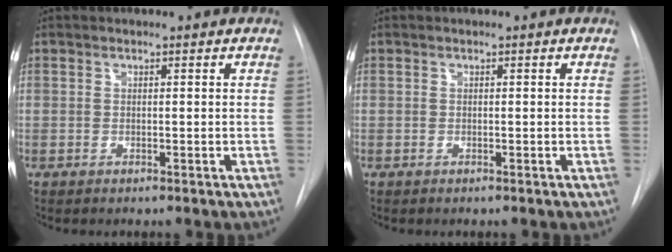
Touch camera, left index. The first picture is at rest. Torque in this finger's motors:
{"motor_torque": [-0.08, -0.01, 0.07, 0.01]}